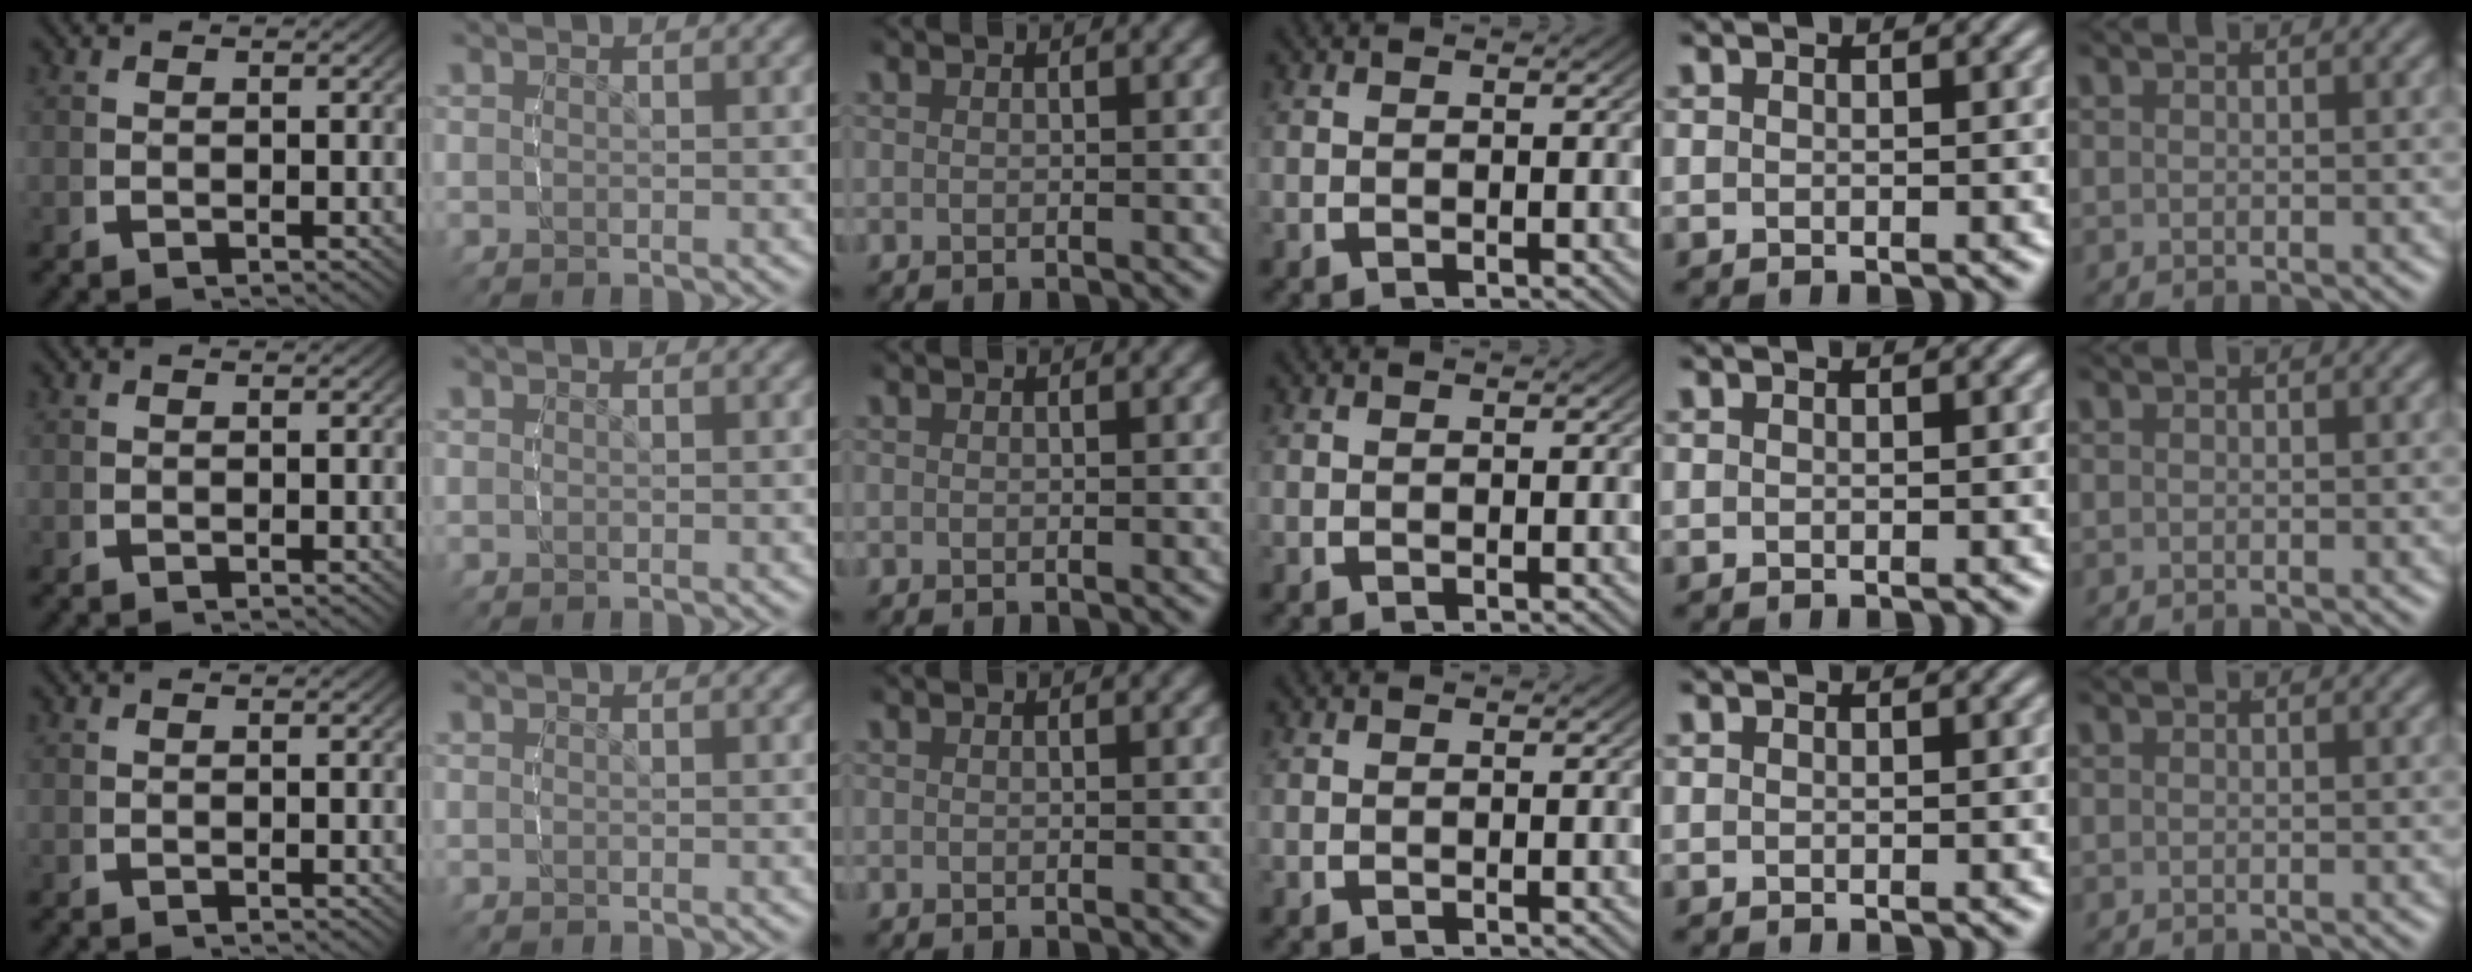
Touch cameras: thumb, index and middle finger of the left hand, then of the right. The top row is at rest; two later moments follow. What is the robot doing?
{"motion": "lift_and_place", "object": "bottle"}